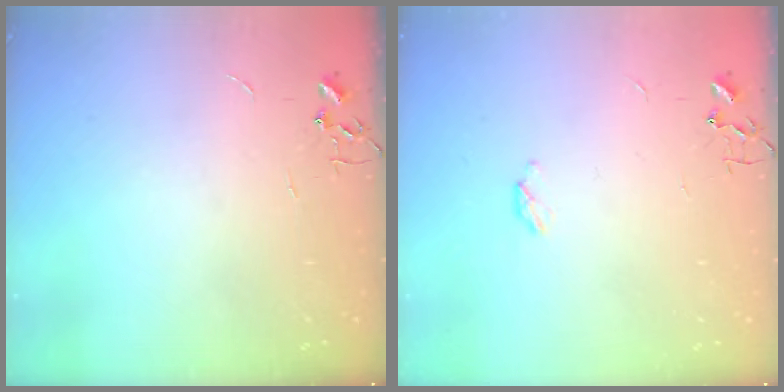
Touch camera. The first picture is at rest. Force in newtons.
{"total": 3.4, "press": 3.4, "slide": 0.5}